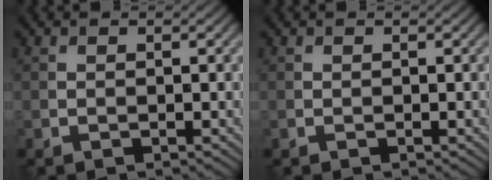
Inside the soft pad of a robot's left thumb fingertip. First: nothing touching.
{"total": 0.0}